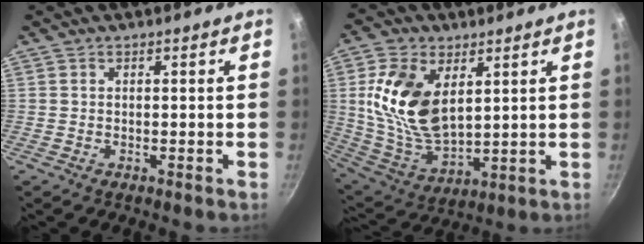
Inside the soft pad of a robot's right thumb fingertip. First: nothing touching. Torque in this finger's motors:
{"motor_torque": [-1.10, 1.57, 0.89, 0.12, 0.28]}